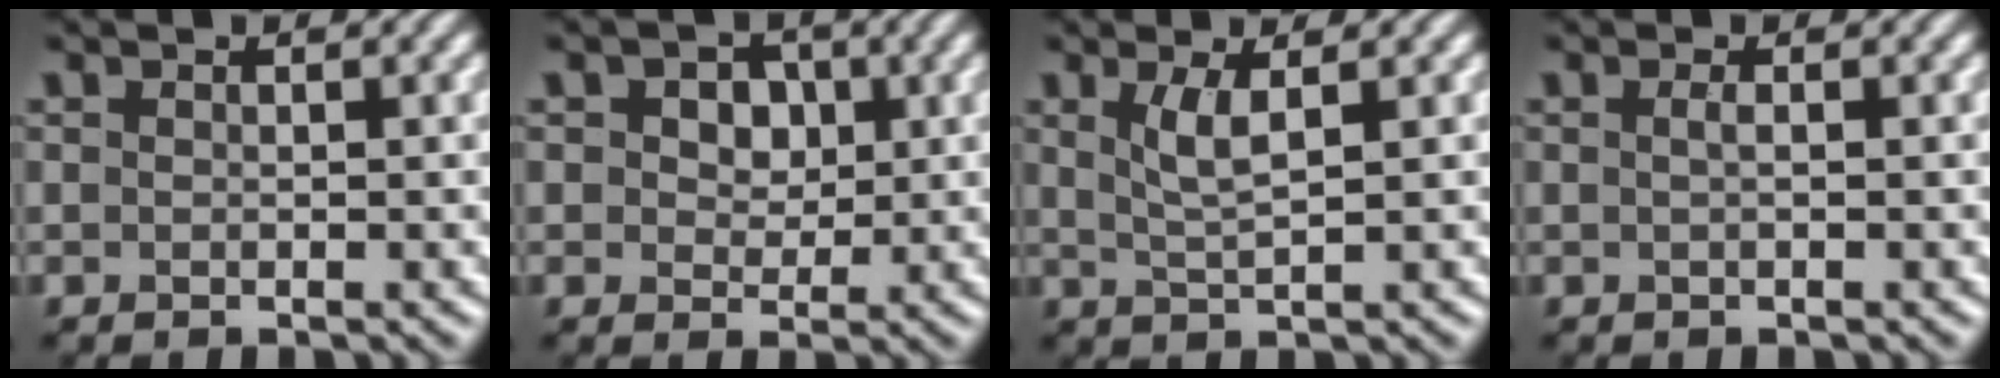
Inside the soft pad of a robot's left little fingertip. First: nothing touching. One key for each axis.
{"total": 3.9, "fx": 1.3, "fy": 2.8, "fz": 2.4, "tx": -0.034, "ty": 0.014, "tz": -0.001}
{"total": 2.5, "fx": 1.0, "fy": 0.6, "fz": 2.3, "tx": -0.048, "ty": -0.003, "tz": 0.021}
{"total": 0.7, "fx": 0.0, "fy": 0.2, "fz": 0.7, "tx": -0.012, "ty": 0.004, "tz": 0.000}